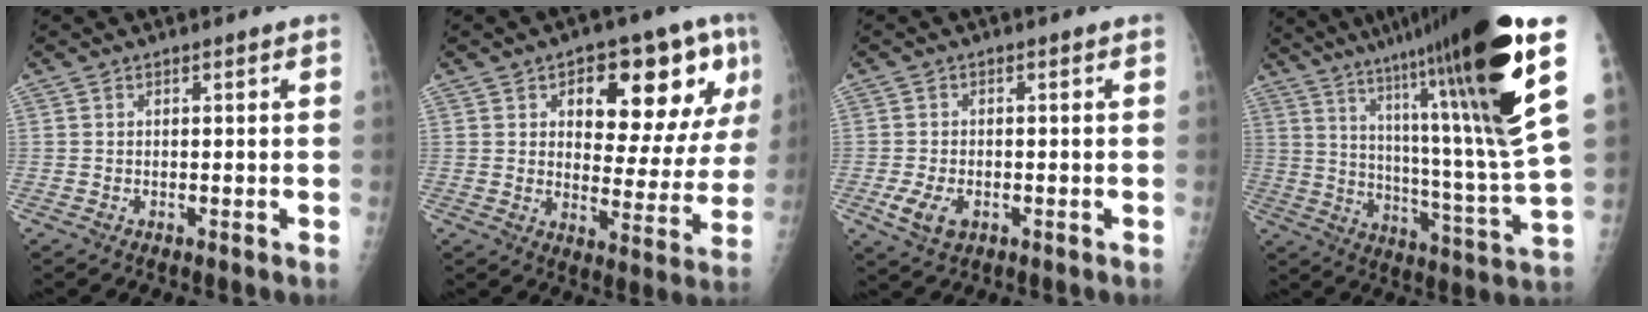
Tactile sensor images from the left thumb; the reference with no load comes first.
{"total": 18.6, "force": [7.8, 8.4, 14.6], "torque": [-0.149, -0.023, 0.109]}
{"total": 4.9, "force": [-1.7, 3.2, 3.4], "torque": [-0.060, -0.004, -0.027]}
{"total": 28.5, "force": [15.9, 2.3, 23.5], "torque": [-0.337, -0.058, 0.248]}